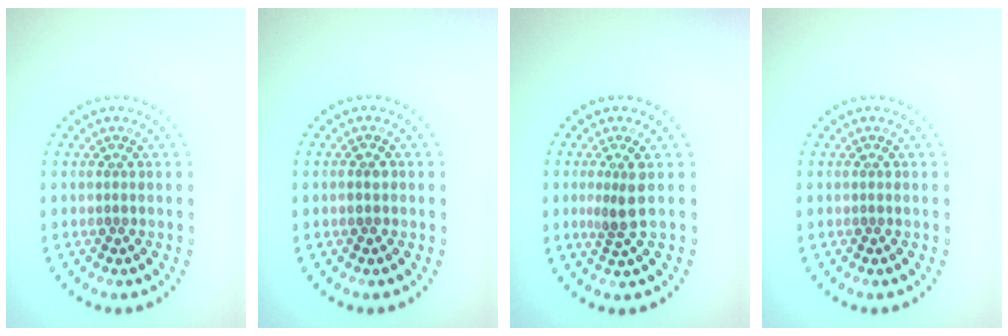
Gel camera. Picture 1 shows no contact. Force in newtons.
{"total": 1.1, "press": 1.0, "slide": 0.3}
{"total": 2.2, "press": 1.7, "slide": 1.4}
{"total": 0.0}